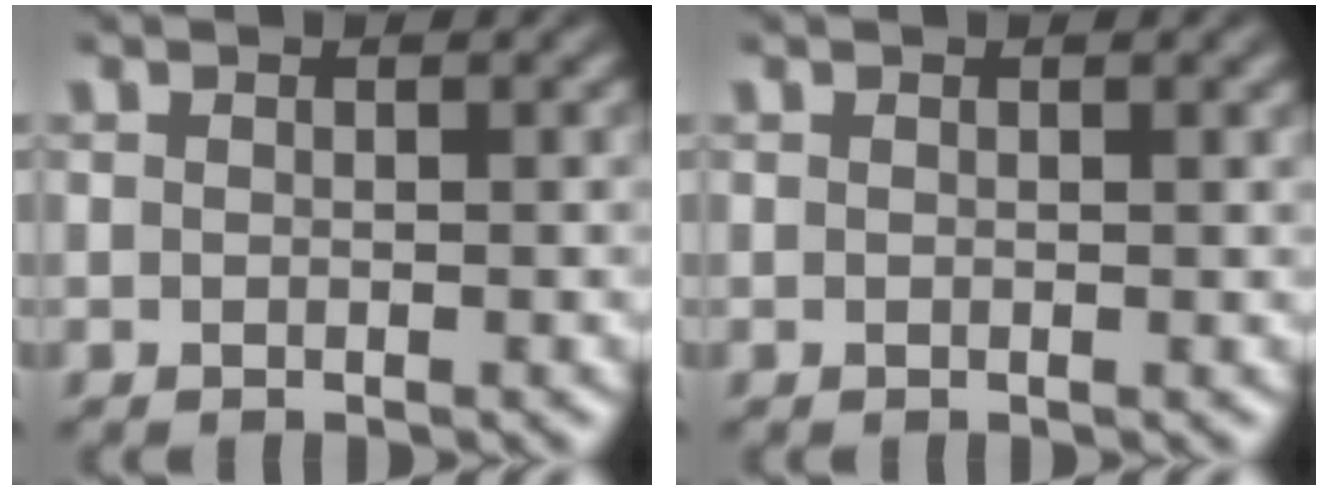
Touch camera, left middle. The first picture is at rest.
{"total": 0.7, "force": [0.4, 0.2, 0.6], "torque": [-0.004, 0.005, 0.007]}